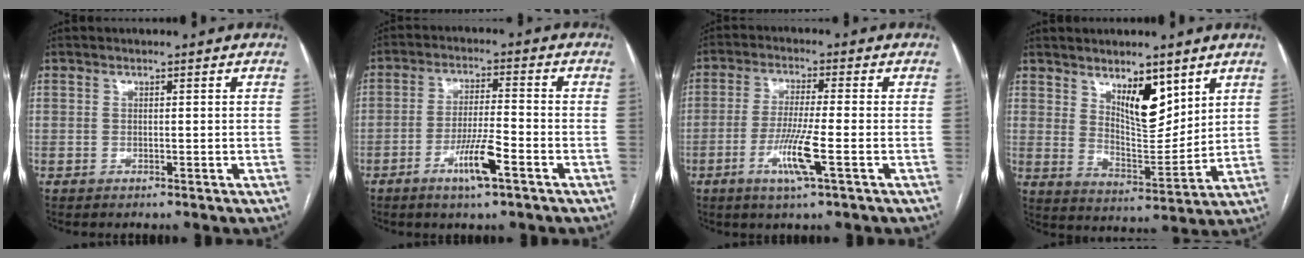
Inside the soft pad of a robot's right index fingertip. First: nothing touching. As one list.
[{"total": 7.1, "force": [-3.8, 0.5, 6.0], "torque": [-0.115, -0.004, -0.068]}, {"total": 7.3, "force": [-2.8, -0.2, 6.7], "torque": [-0.133, -0.012, -0.054]}, {"total": 8.8, "force": [5.1, 3.2, 6.5], "torque": [-0.112, -0.009, 0.094]}]